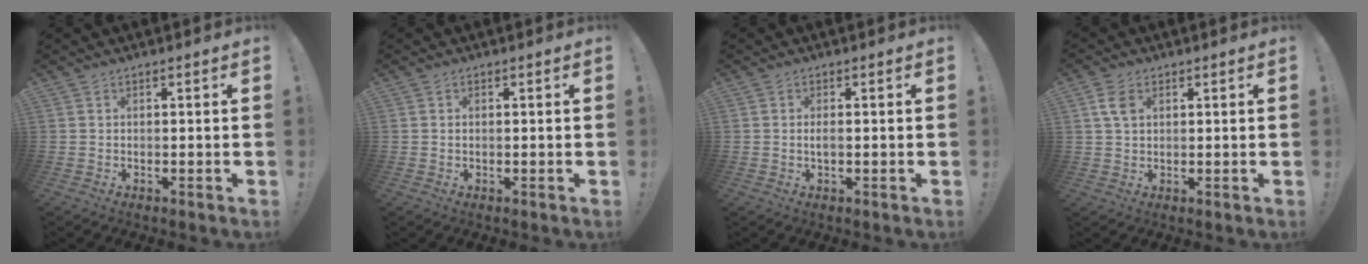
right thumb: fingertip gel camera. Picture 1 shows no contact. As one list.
[{"total": 0.5, "force": [0.2, 0.4, 0.3], "torque": [-0.011, 0.004, 0.004]}, {"total": 1.5, "force": [-0.4, 0.5, 1.4], "torque": [-0.020, -0.001, -0.008]}, {"total": 7.0, "force": [2.3, 5.0, 4.2], "torque": [-0.063, 0.005, 0.046]}]